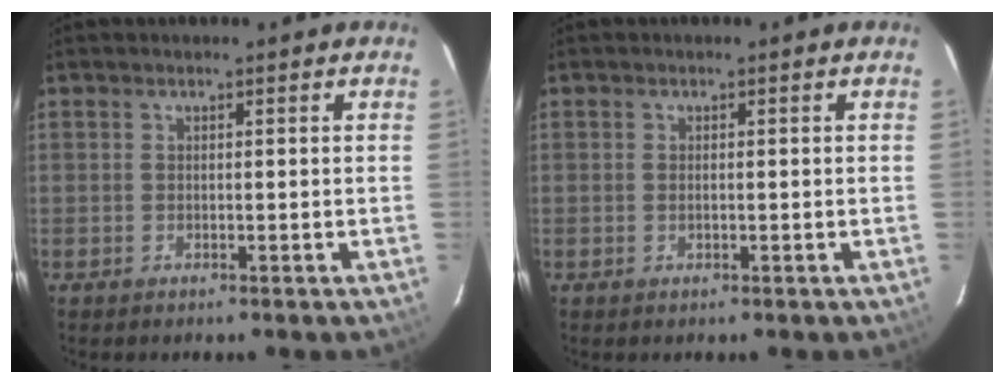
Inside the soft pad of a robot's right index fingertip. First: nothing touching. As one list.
[{"total": 0.7, "force": [-0.2, 0.3, 0.6], "torque": [-0.010, 0.001, -0.004]}]